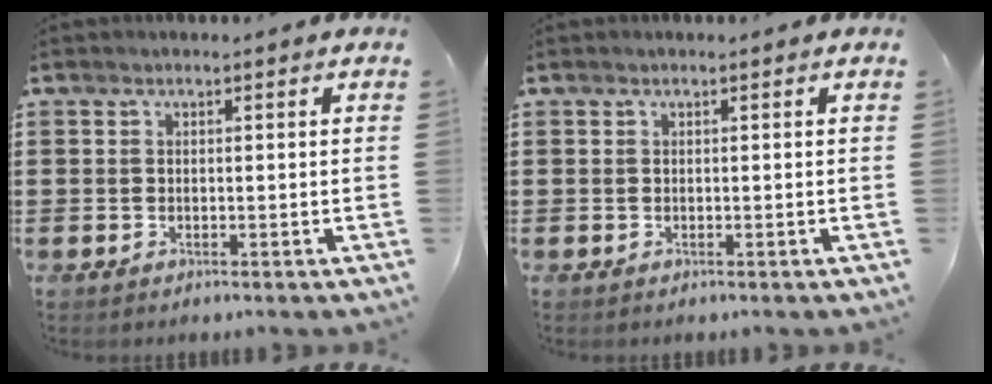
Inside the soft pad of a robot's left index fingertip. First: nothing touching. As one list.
[{"total": 0.0}]